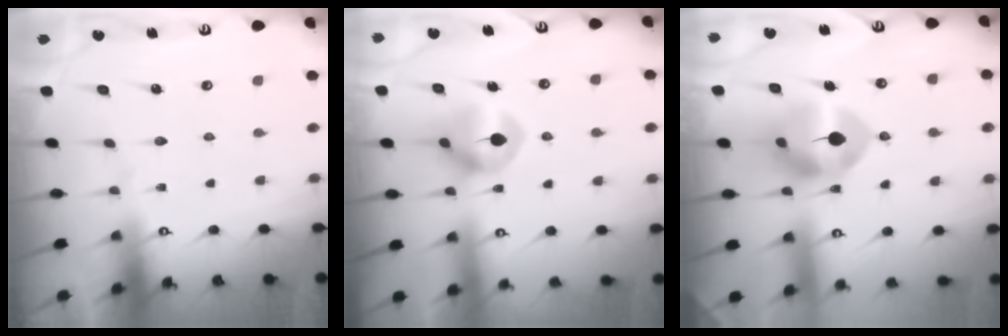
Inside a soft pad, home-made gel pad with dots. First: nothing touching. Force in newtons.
{"total": 7.9, "press": 7.9, "slide": 0.2}
{"total": 8.8, "press": 8.7, "slide": 1.2}